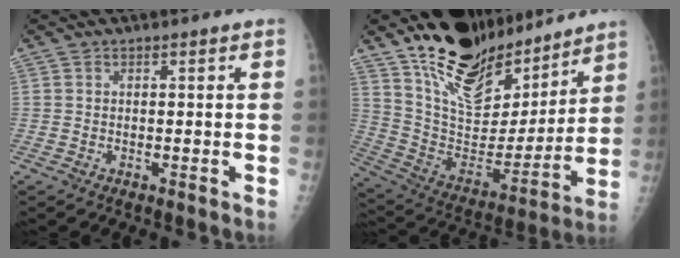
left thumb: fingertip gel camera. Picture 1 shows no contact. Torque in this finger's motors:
{"motor_torque": [0.40, 0.46, 1.40, -1.37, 0.33]}